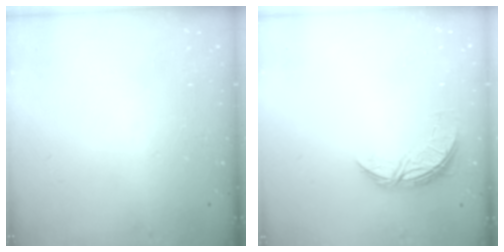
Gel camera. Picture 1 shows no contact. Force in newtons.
{"total": 6.9, "press": 6.9, "slide": 0.5}